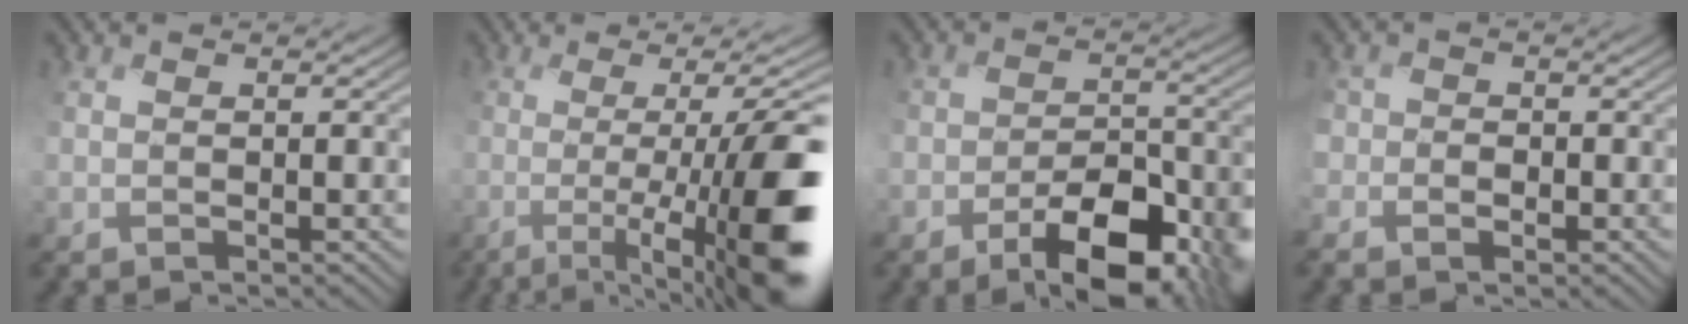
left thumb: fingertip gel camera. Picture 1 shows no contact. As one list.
[{"total": 15.7, "force": [-3.6, 4.1, 14.7], "torque": [-0.201, -0.012, -0.049]}, {"total": 11.0, "force": [-6.2, 4.8, 7.7], "torque": [-0.111, -0.004, -0.094]}, {"total": 2.8, "force": [-1.4, 2.1, 1.3], "torque": [-0.029, -0.010, -0.028]}]